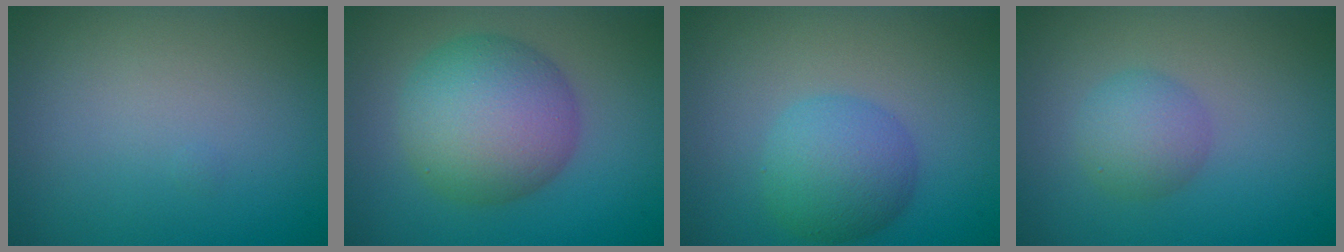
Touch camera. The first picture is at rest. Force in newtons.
{"total": 8.0, "press": 8.0, "slide": 0.0}
{"total": 4.3, "press": 4.3, "slide": 0.0}
{"total": 2.7, "press": 2.7, "slide": 0.1}